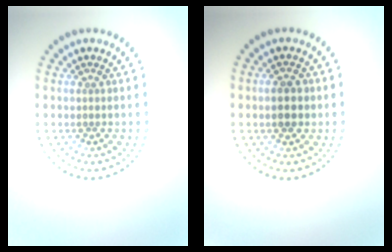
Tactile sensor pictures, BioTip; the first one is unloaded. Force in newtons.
{"total": 2.9, "press": 2.9, "slide": 0.2}